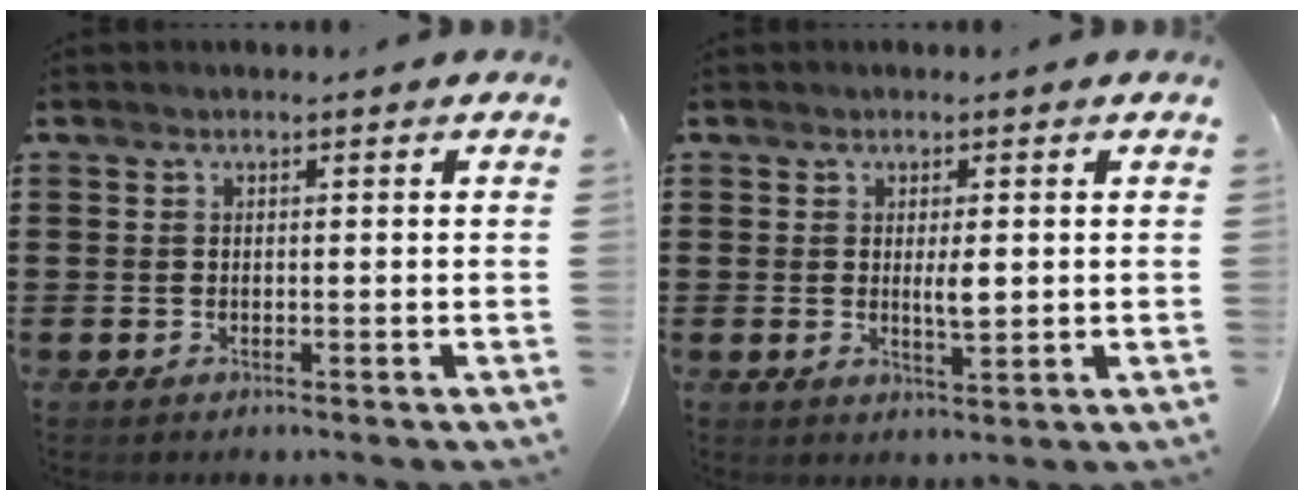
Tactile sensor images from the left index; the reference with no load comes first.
{"total": 3.3, "force": [0.5, 0.9, 3.2], "torque": [-0.045, -0.006, 0.005]}